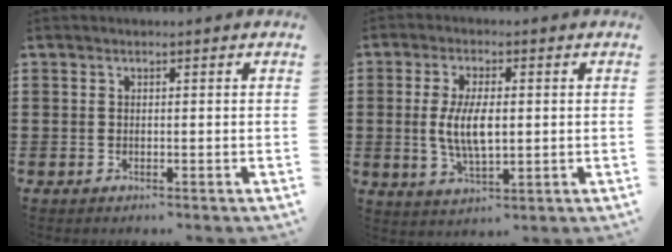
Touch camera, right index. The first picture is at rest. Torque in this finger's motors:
{"motor_torque": [0.76, 0.30, 0.30, 0.18]}